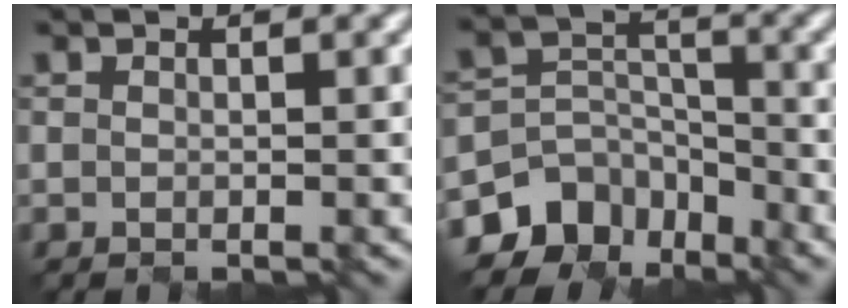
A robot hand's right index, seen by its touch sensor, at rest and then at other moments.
{"total": 8.3, "force": [-6.4, 5.2, 1.2], "torque": [-0.012, 0.001, -0.109]}